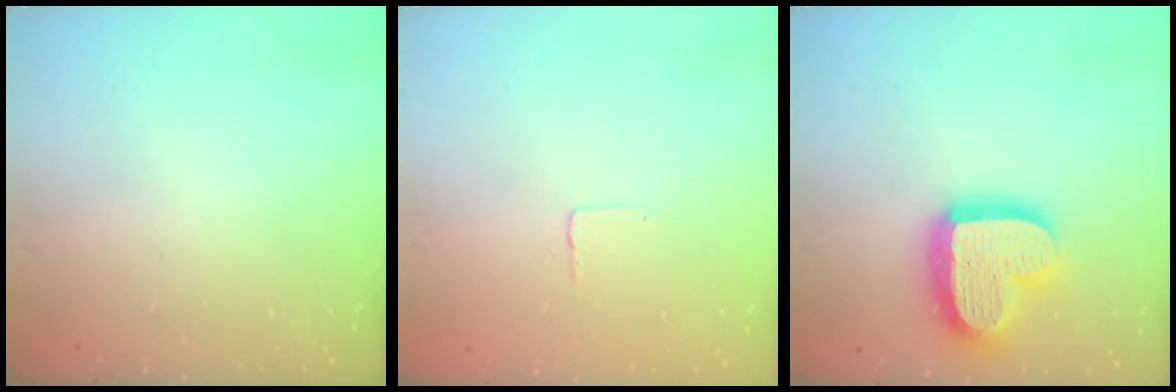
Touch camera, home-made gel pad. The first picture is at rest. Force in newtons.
{"total": 2.5, "press": 2.5, "slide": 0.1}
{"total": 19.6, "press": 19.6, "slide": 1.5}